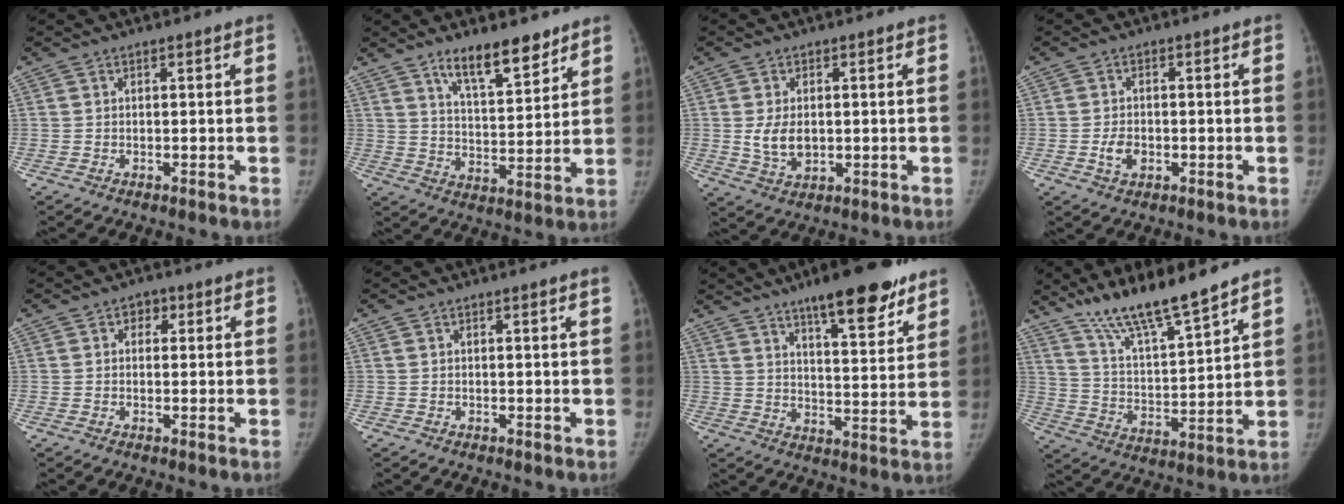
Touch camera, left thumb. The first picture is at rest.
{"total": 10.8, "force": [7.9, 3.4, 6.5], "torque": [-0.083, -0.058, 0.137]}
{"total": 5.7, "force": [0.1, 3.8, 4.2], "torque": [-0.070, -0.009, 0.012]}
{"total": 3.6, "force": [-1.0, 2.6, 2.3], "torque": [-0.037, 0.003, -0.015]}
{"total": 2.4, "force": [0.9, 1.9, 1.3], "torque": [0.002, 0.002, 0.006]}
{"total": 0.8, "force": [0.4, -0.2, 0.6], "torque": [-0.011, 0.000, 0.009]}
{"total": 16.2, "force": [11.2, 4.2, 10.9], "torque": [-0.124, -0.060, 0.170]}
{"total": 13.9, "force": [11.2, 1.4, 8.1], "torque": [-0.133, -0.068, 0.209]}